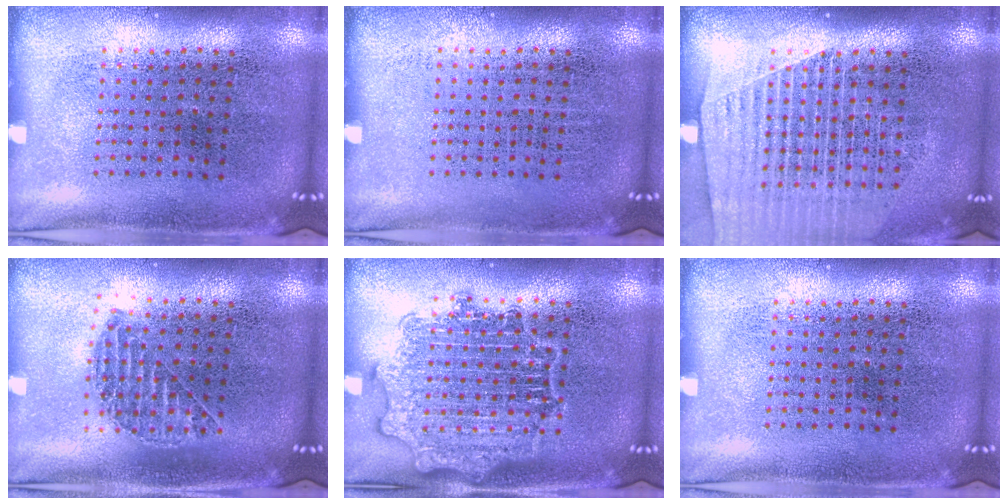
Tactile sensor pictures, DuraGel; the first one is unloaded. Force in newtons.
{"total": 0.0}
{"total": 1.7, "press": 1.6, "slide": 0.6}
{"total": 1.1, "press": 1.0, "slide": 0.3}
{"total": 3.0, "press": 3.0, "slide": 0.5}
{"total": 0.0}